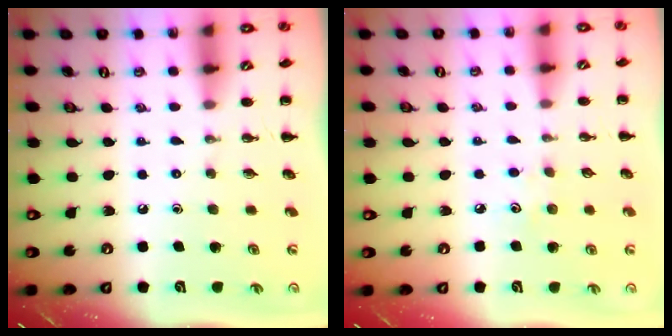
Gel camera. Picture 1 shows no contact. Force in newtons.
{"total": 2.8, "press": 2.6, "slide": 0.8}